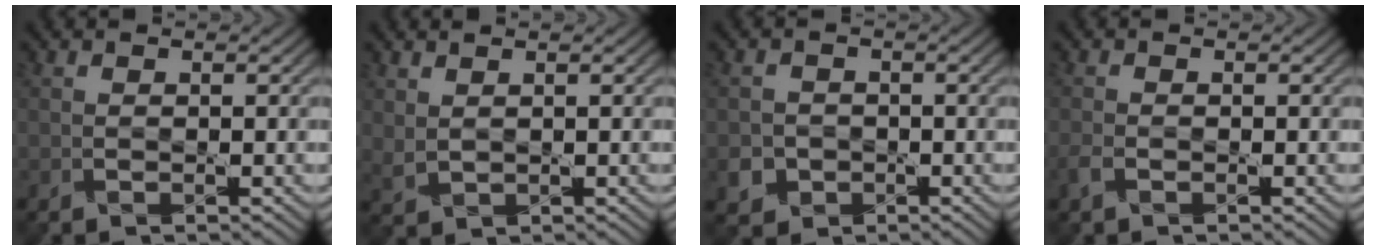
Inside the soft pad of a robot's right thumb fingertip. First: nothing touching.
{"total": 2.1, "force": [1.1, 1.3, 1.1], "torque": [-0.036, -0.001, 0.027]}
{"total": 3.7, "force": [-1.5, 3.3, 0.6], "torque": [-0.011, -0.004, -0.039]}
{"total": 2.0, "force": [-1.1, 1.1, 1.2], "torque": [-0.036, -0.002, -0.026]}